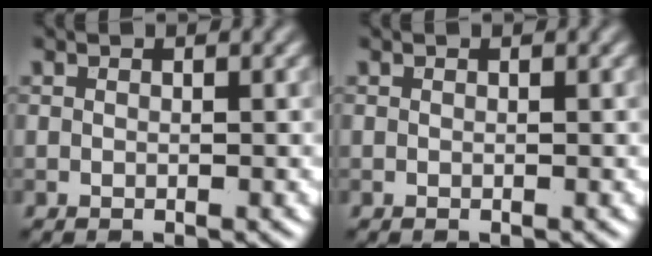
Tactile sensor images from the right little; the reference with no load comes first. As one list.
[{"total": 0.0}]